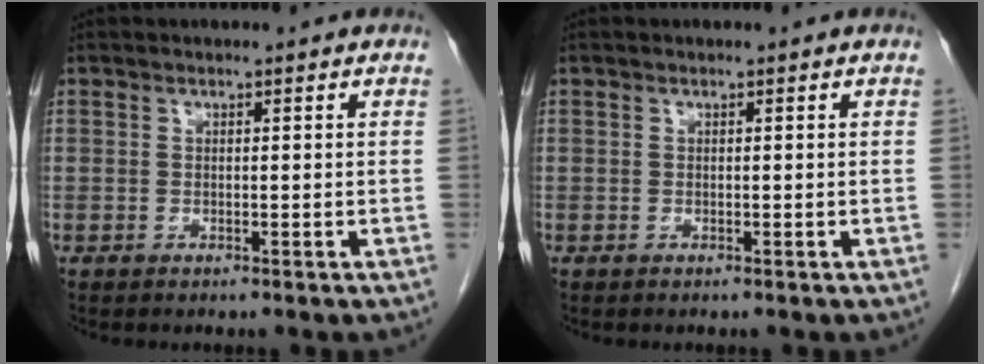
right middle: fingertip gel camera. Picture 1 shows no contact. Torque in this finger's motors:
{"motor_torque": [-0.23, -0.03, 0.00, 0.00]}